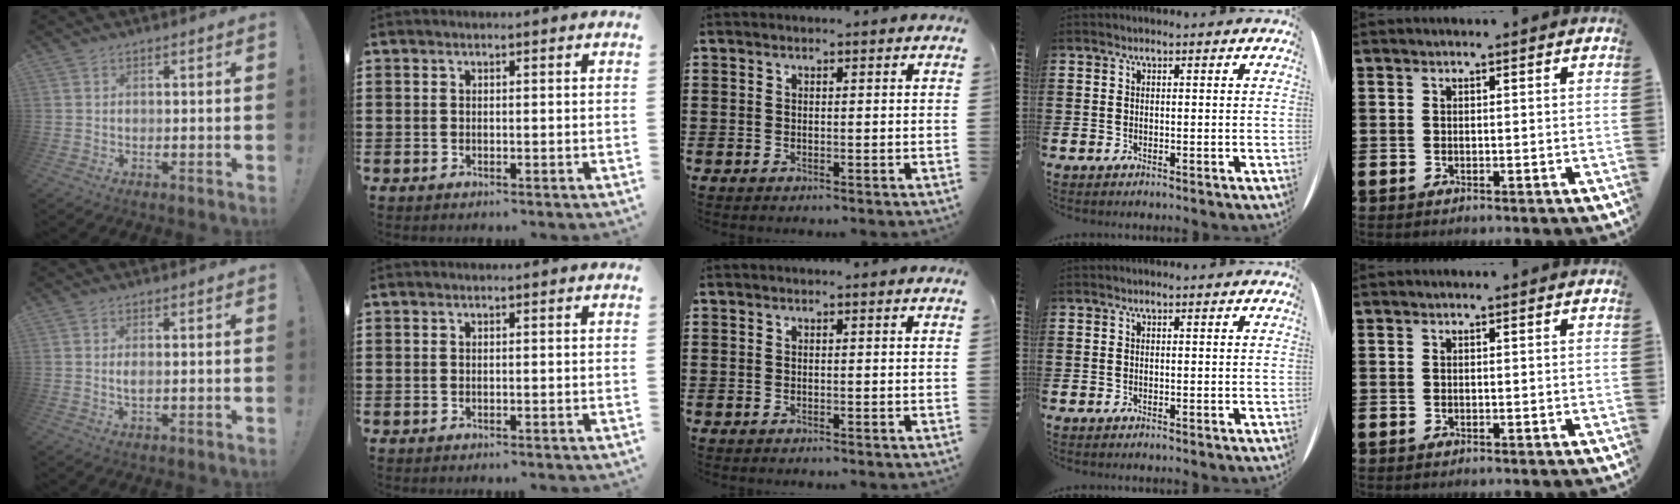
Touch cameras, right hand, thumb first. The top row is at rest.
{"thumb": {"total": 1.6, "force": [0.0, 0.3, 1.6], "torque": [-0.027, 0.000, -0.001]}}